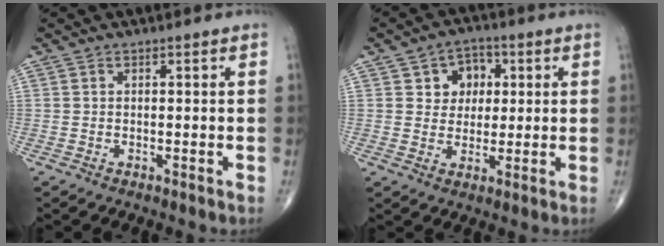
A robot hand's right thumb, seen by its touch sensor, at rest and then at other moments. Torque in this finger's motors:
{"motor_torque": [-0.10, 0.02, 0.18, -0.06, 0.08]}